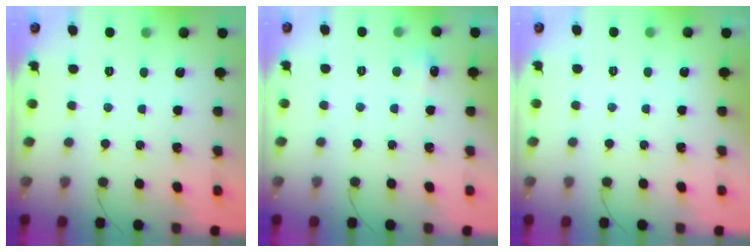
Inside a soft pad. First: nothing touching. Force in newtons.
{"total": 3.7, "press": 3.3, "slide": 1.6}
{"total": 10.1, "press": 1.0, "slide": 10.0}